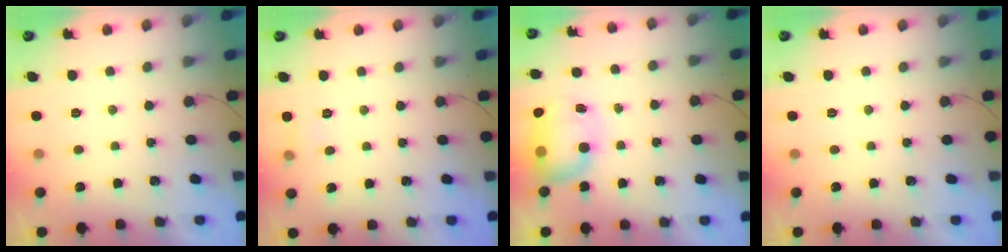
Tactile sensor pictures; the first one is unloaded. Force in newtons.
{"total": 3.9, "press": 3.7, "slide": 1.1}
{"total": 9.7, "press": 9.3, "slide": 2.9}
{"total": 0.0}